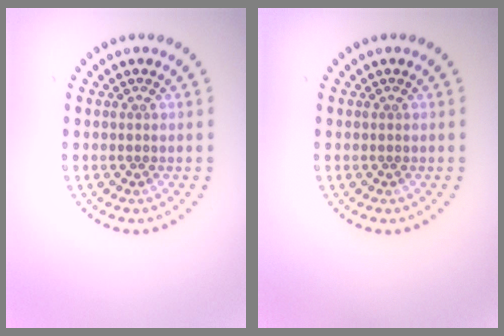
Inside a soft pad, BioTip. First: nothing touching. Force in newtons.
{"total": 0.0}